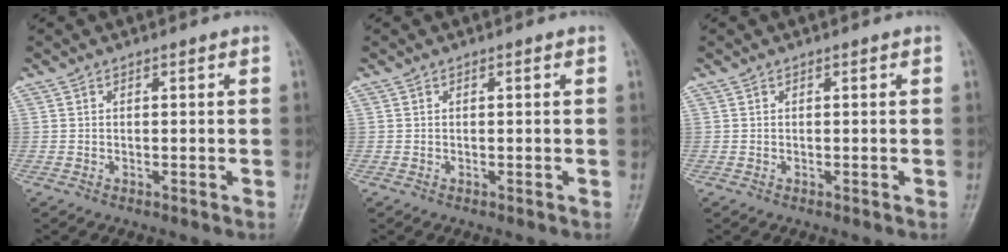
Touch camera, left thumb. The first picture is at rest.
{"total": 0.0}
{"total": 0.0}